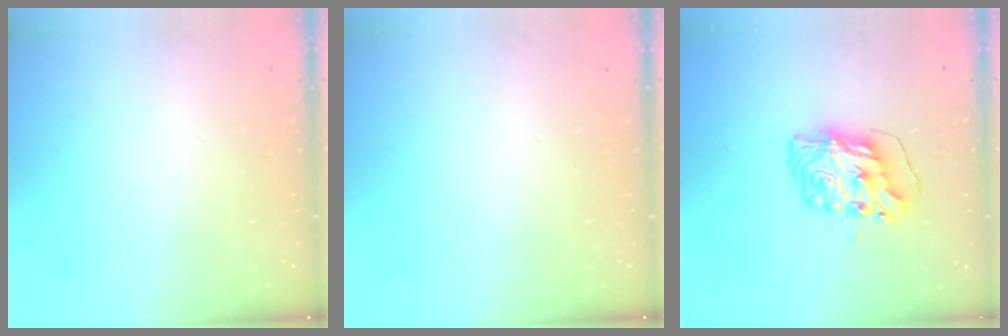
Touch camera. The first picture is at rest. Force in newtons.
{"total": 0.0}
{"total": 8.3, "press": 8.3, "slide": 0.9}